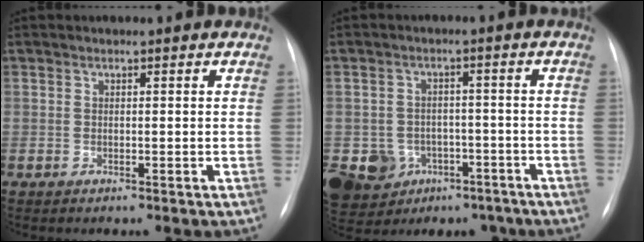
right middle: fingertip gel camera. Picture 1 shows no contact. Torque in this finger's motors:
{"motor_torque": [0.70, -0.68, 0.03, 0.02]}